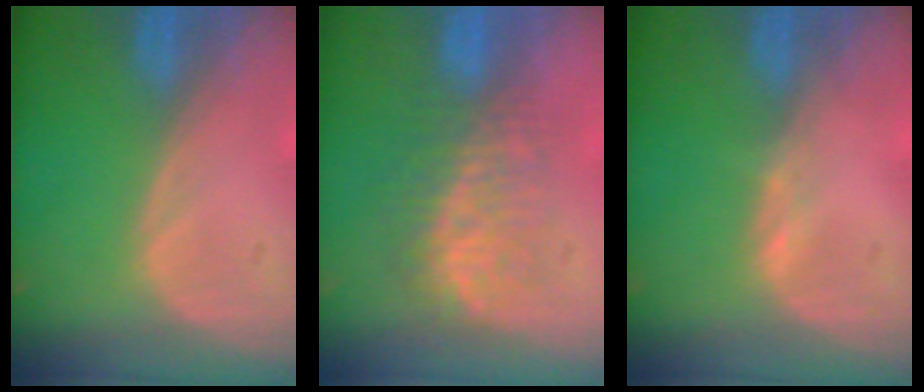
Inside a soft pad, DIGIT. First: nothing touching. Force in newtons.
{"total": 8.2, "press": 7.4, "slide": 3.5}
{"total": 0.6, "press": 0.5, "slide": 0.4}